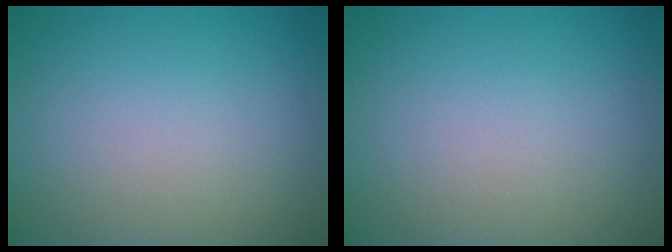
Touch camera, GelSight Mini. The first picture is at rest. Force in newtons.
{"total": 0.0}